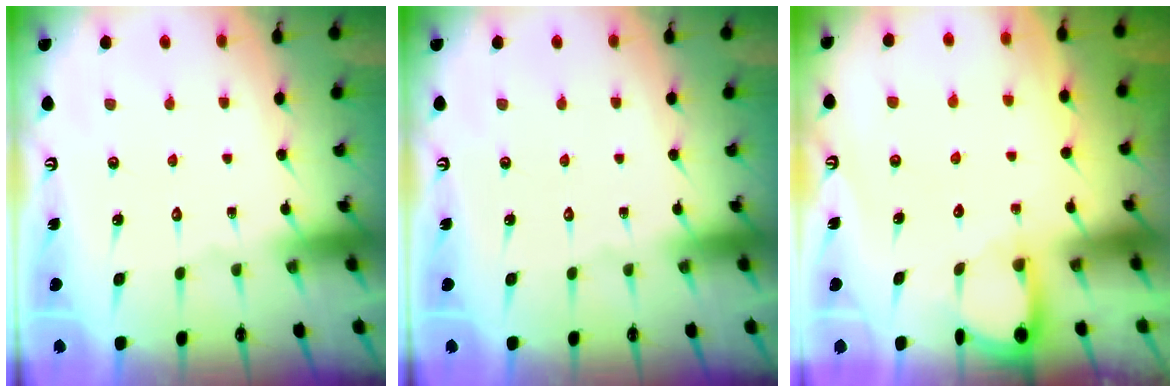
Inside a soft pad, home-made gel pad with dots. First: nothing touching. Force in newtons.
{"total": 0.0}
{"total": 2.8, "press": 2.8, "slide": 0.3}